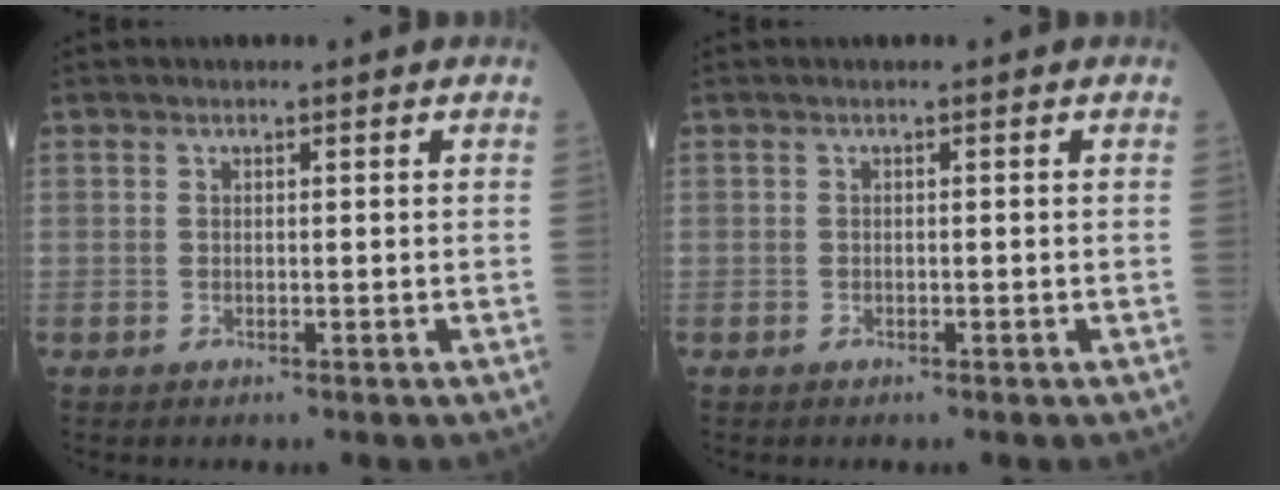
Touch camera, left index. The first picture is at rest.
{"total": 0.0}